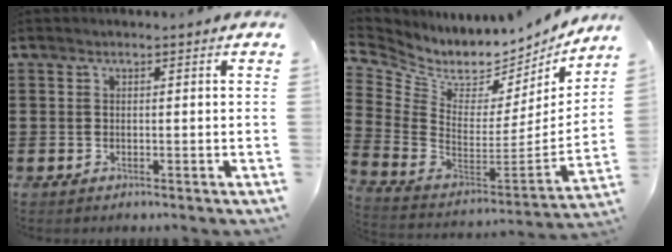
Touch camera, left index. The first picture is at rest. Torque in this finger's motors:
{"motor_torque": [-0.78, 0.76, -0.02, 0.00]}